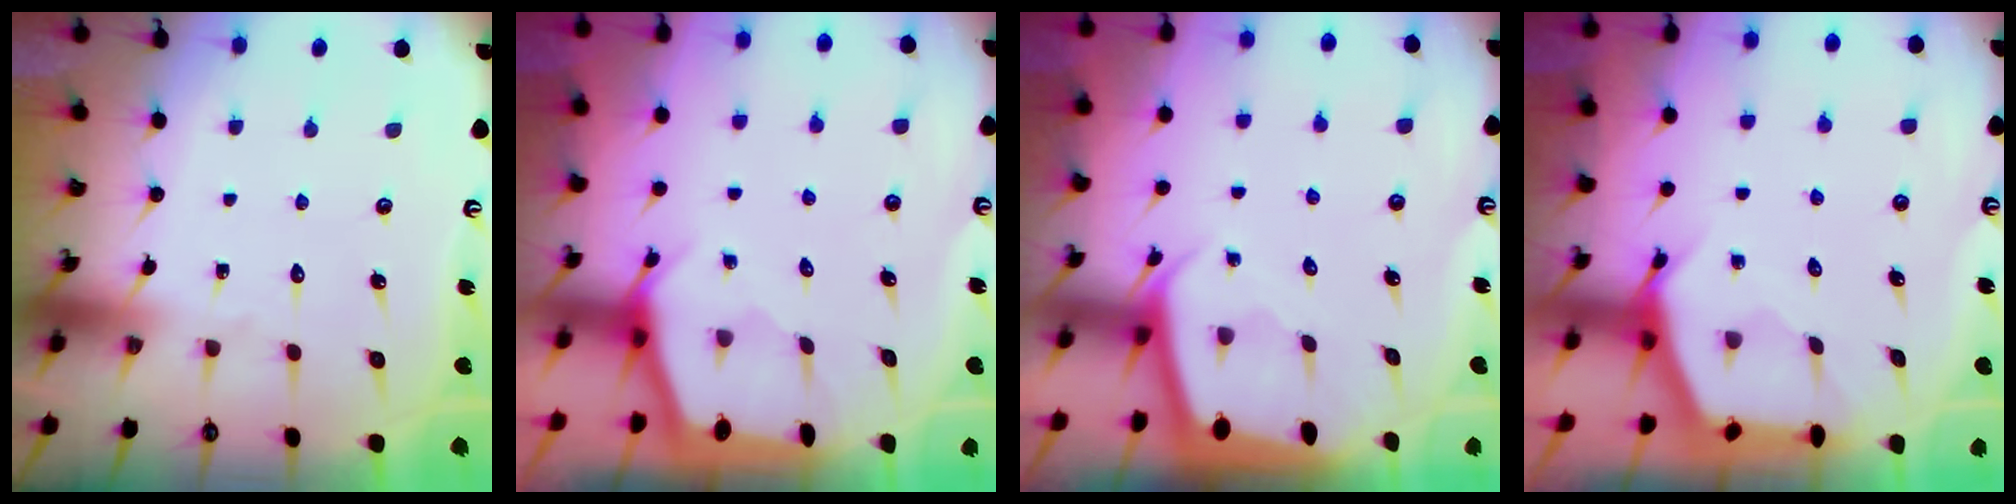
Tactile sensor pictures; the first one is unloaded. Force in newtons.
{"total": 2.0, "press": 2.0, "slide": 0.3}
{"total": 1.8, "press": 1.8, "slide": 0.1}
{"total": 2.6, "press": 2.6, "slide": 0.3}